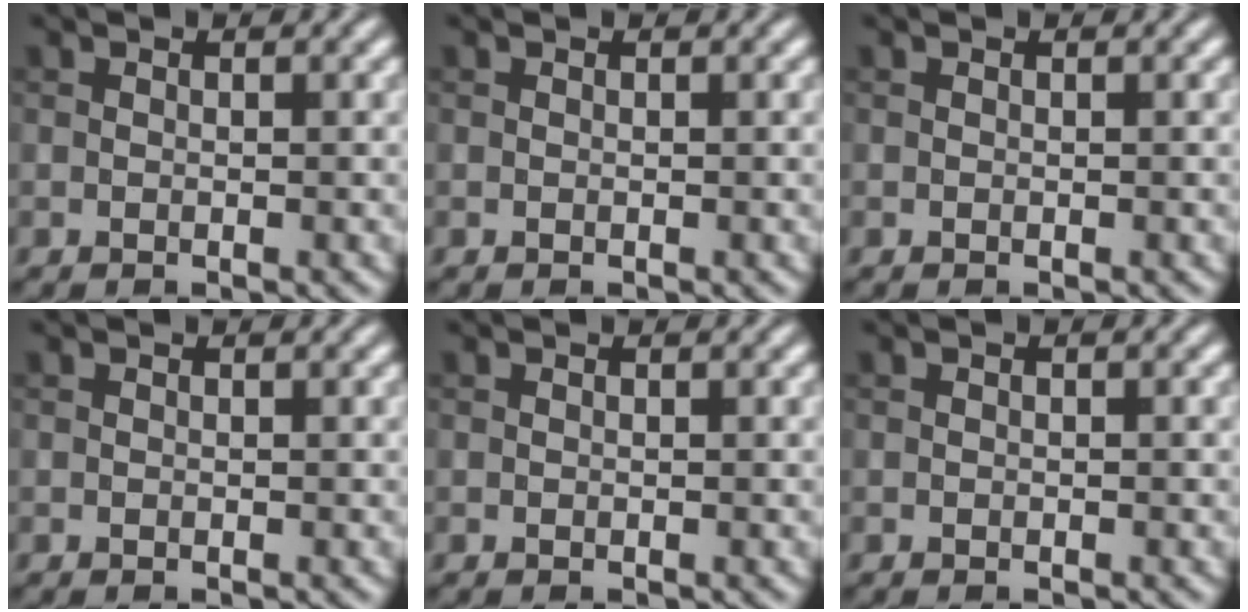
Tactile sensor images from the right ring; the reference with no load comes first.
{"total": 0.0}
{"total": 0.0}
{"total": 0.0}
{"total": 0.0}
{"total": 0.0}